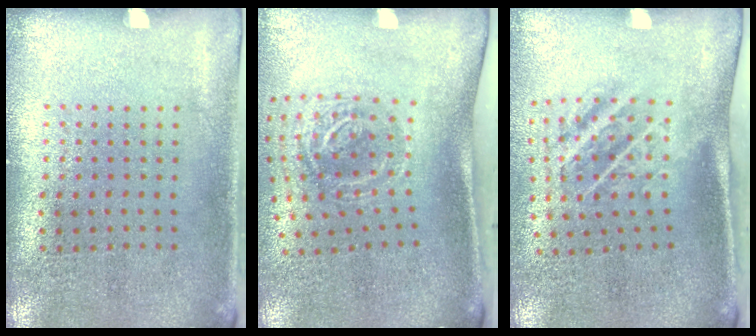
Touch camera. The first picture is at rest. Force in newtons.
{"total": 2.0, "press": 1.2, "slide": 1.6}
{"total": 1.9, "press": 1.2, "slide": 1.5}